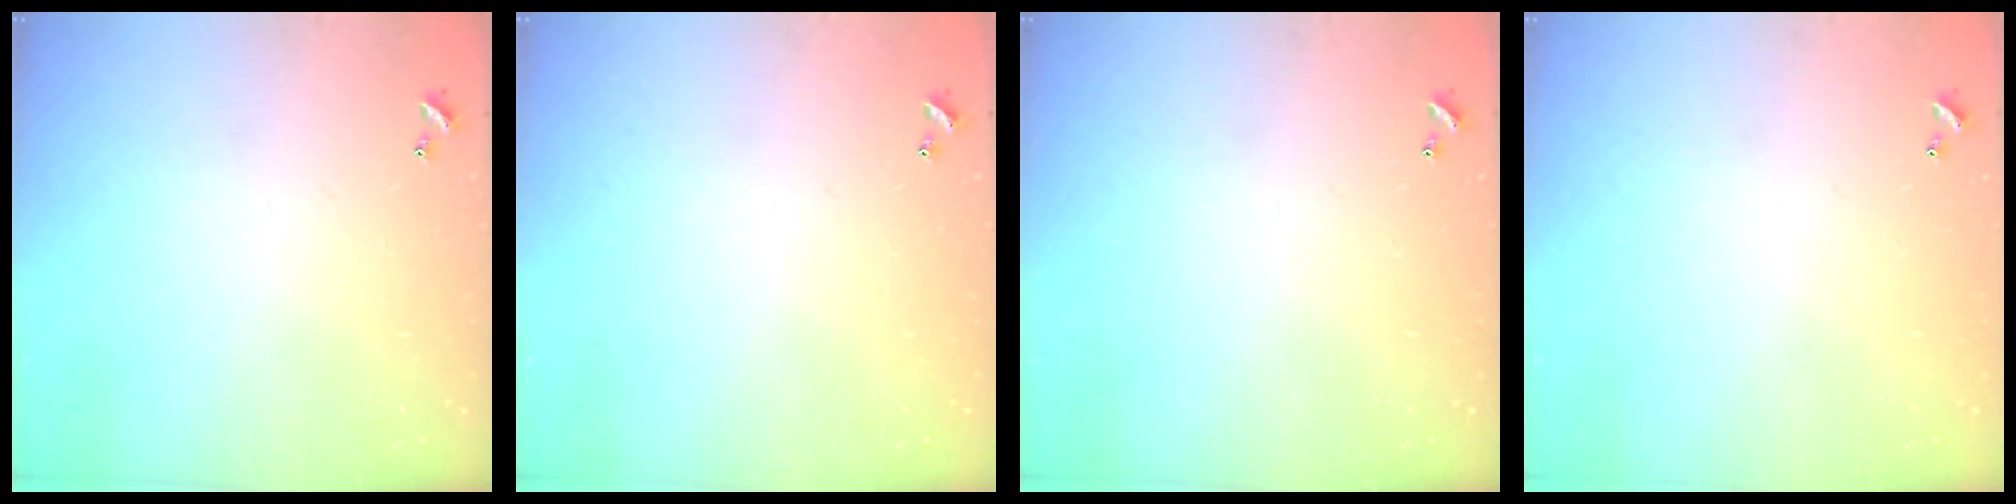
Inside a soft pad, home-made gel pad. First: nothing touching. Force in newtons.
{"total": 0.0}
{"total": 0.0}
{"total": 0.0}